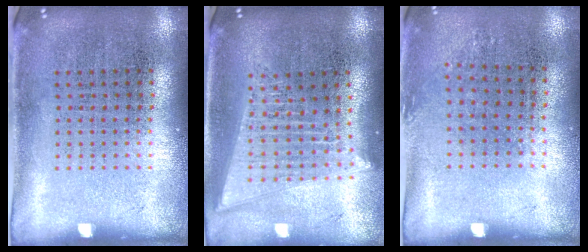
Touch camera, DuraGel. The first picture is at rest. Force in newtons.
{"total": 2.0, "press": 1.8, "slide": 1.0}
{"total": 0.7, "press": 0.6, "slide": 0.4}